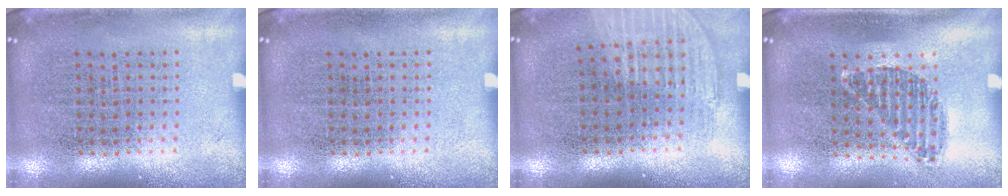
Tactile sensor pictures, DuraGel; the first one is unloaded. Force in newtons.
{"total": 0.0}
{"total": 1.2, "press": 1.2, "slide": 0.3}
{"total": 1.0, "press": 0.9, "slide": 0.5}